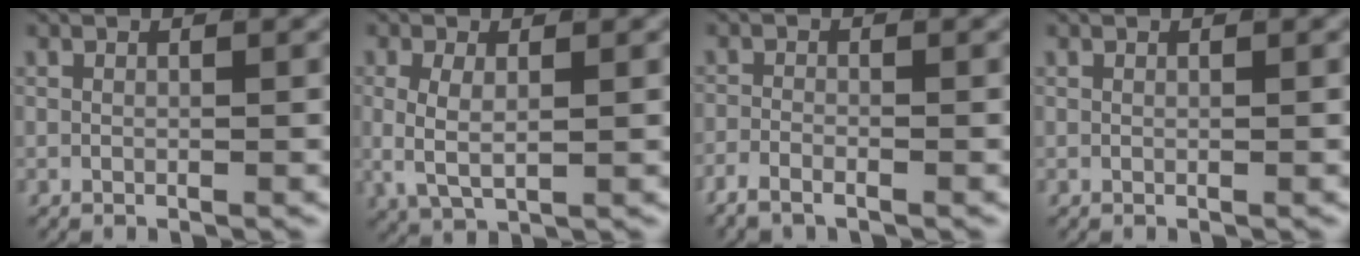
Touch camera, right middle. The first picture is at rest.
{"total": 3.9, "force": [0.1, 2.3, 3.2], "torque": [-0.081, -0.012, 0.011]}
{"total": 2.3, "force": [-1.9, 0.7, 1.0], "torque": [-0.018, 0.000, -0.039]}
{"total": 0.0}